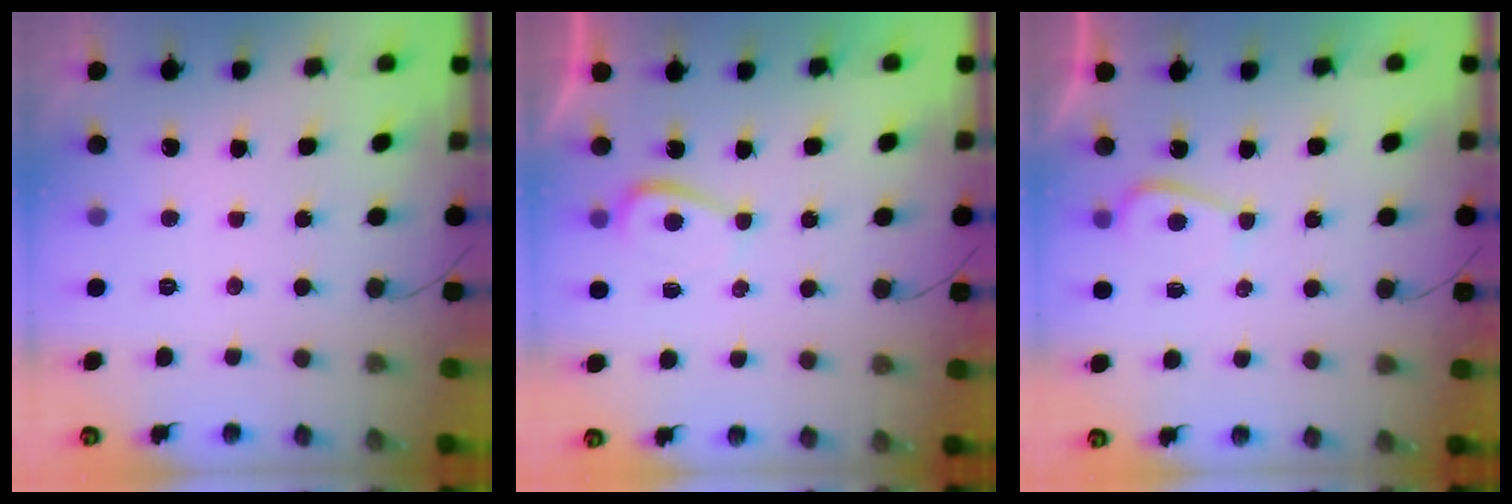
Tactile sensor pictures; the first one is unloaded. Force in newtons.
{"total": 1.4, "press": 1.3, "slide": 0.5}
{"total": 2.7, "press": 2.7, "slide": 0.6}